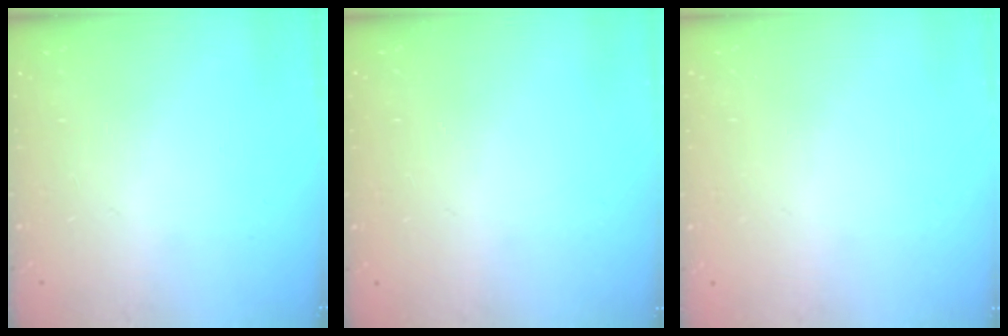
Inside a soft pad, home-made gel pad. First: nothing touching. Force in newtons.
{"total": 0.0}
{"total": 0.0}